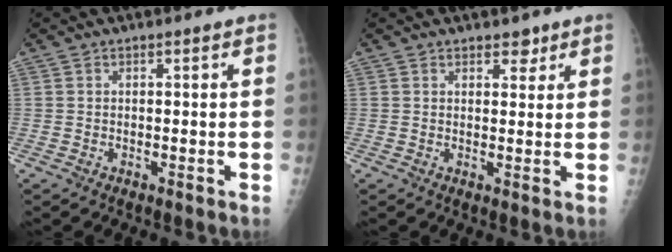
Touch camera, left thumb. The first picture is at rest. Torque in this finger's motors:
{"motor_torque": [-0.35, 0.05, -0.24, -0.27, -0.03]}